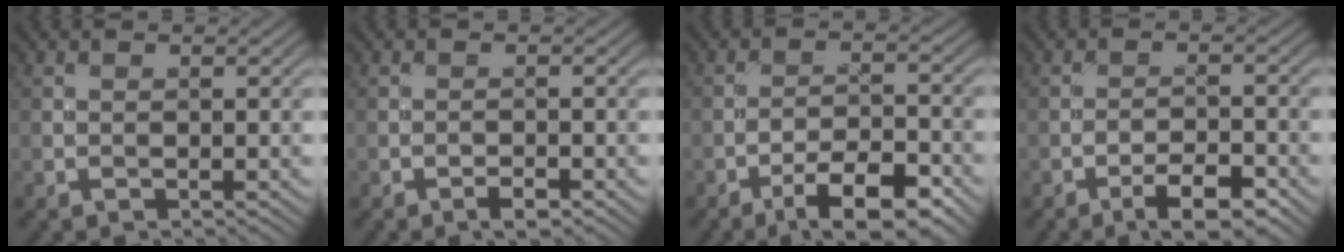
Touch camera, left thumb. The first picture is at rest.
{"total": 1.7, "force": [-1.1, 0.5, 1.1], "torque": [-0.019, 0.001, -0.023]}
{"total": 8.4, "force": [-5.4, 2.6, 5.8], "torque": [-0.089, 0.007, -0.090]}
{"total": 5.4, "force": [-3.5, 1.6, 3.8], "torque": [-0.062, 0.009, -0.057]}